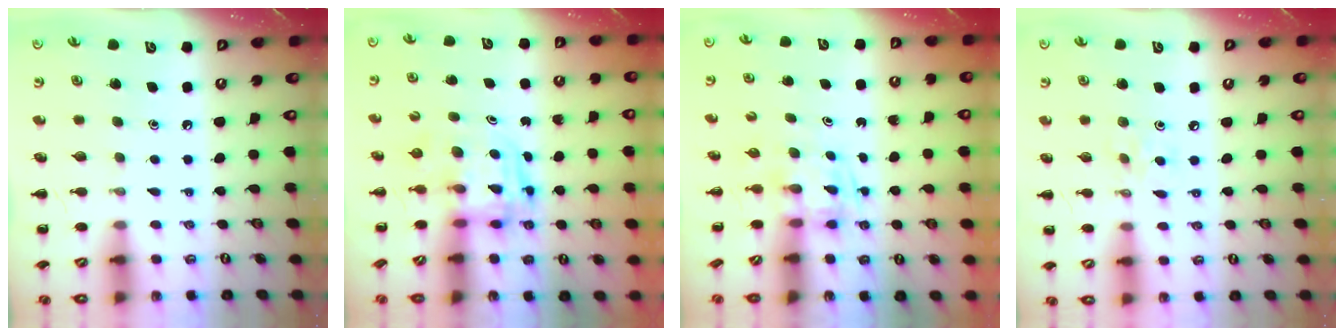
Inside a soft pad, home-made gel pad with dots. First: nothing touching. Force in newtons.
{"total": 3.3, "press": 3.3, "slide": 0.5}
{"total": 1.2, "press": 1.0, "slide": 0.7}
{"total": 3.0, "press": 2.9, "slide": 0.9}